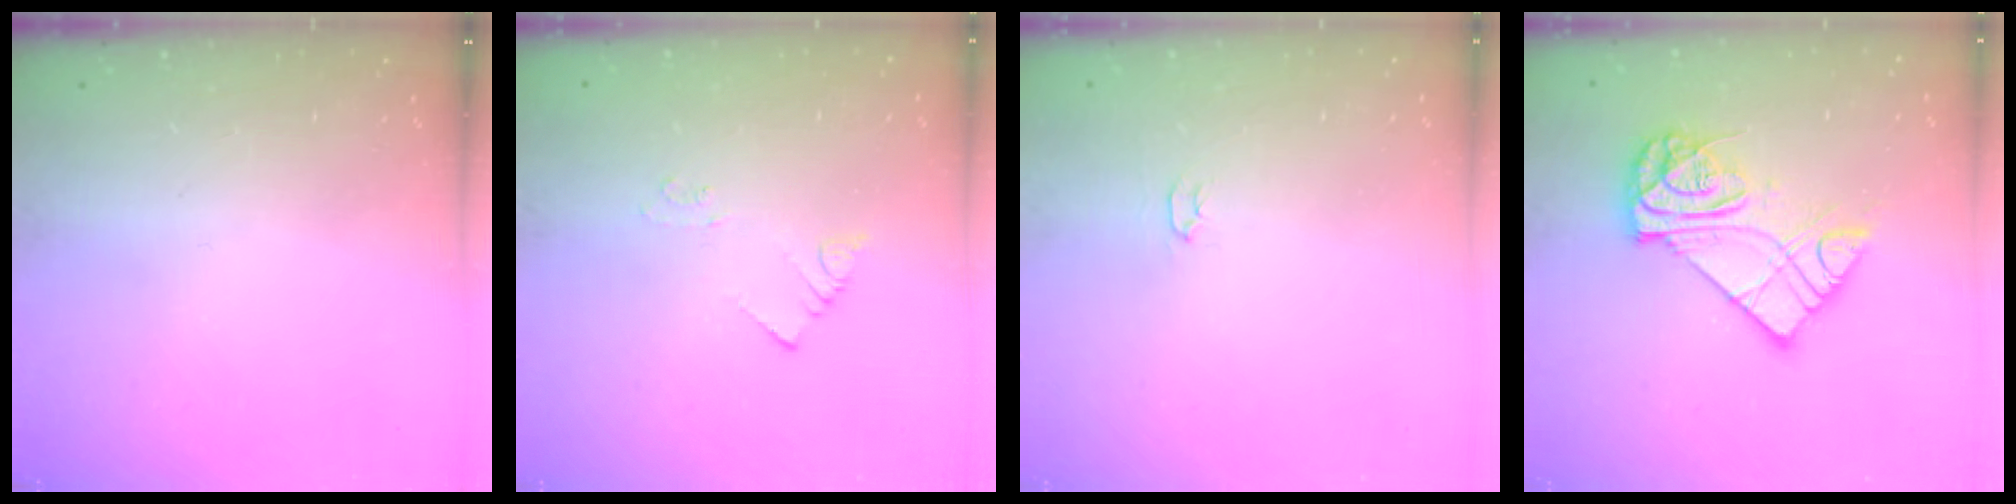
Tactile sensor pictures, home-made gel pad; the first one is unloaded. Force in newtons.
{"total": 2.1, "press": 2.1, "slide": 0.3}
{"total": 2.0, "press": 2.0, "slide": 0.3}
{"total": 13.6, "press": 13.6, "slide": 1.1}